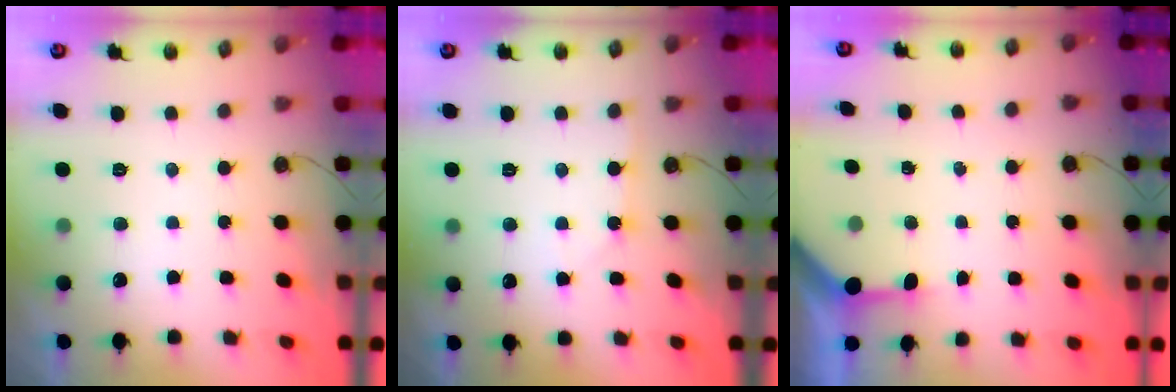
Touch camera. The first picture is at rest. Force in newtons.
{"total": 4.5, "press": 4.5, "slide": 0.7}
{"total": 3.2, "press": 3.2, "slide": 0.4}